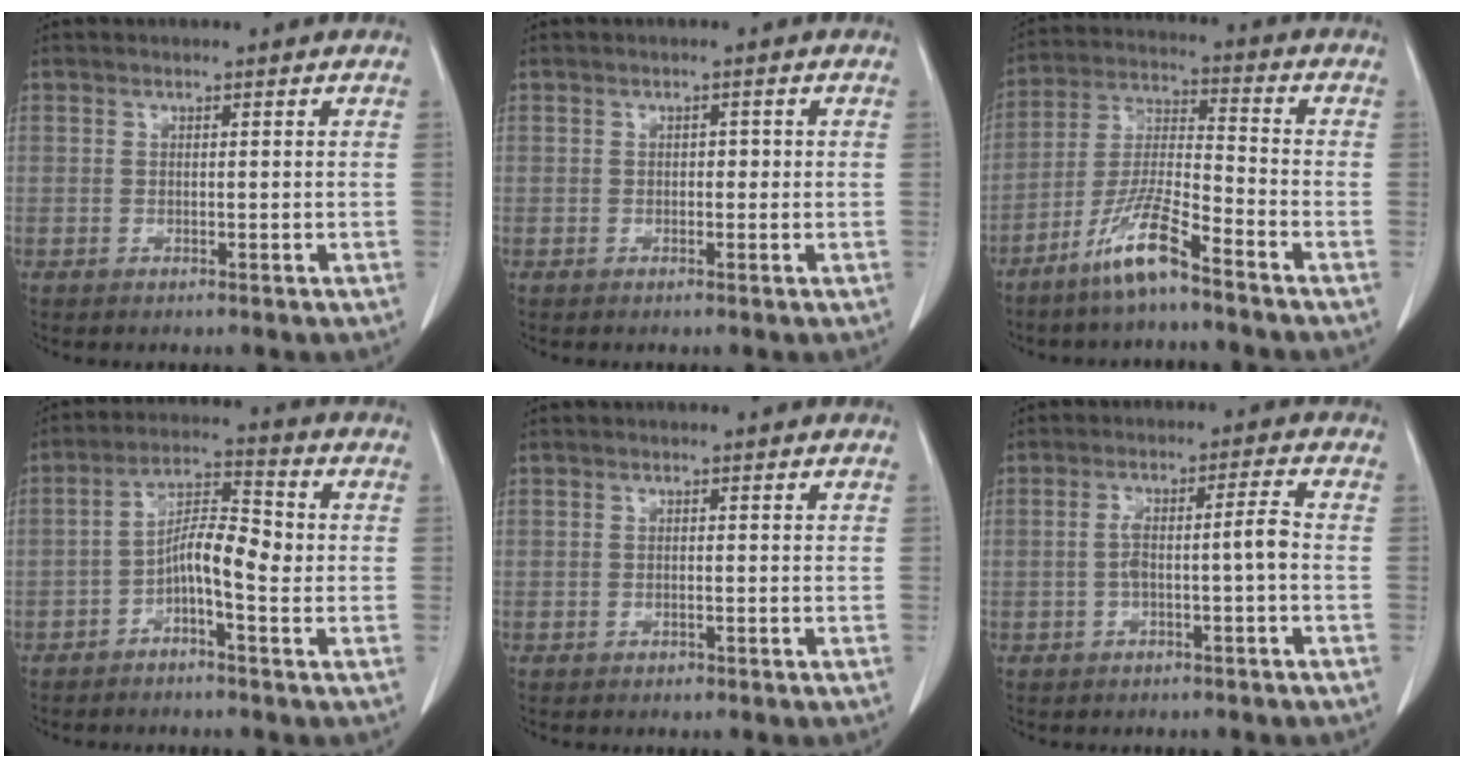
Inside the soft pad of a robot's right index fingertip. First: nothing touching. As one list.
[{"total": 1.0, "force": [-0.1, 0.7, 0.7], "torque": [-0.004, 0.004, -0.002]}, {"total": 9.7, "force": [-6.8, 0.5, 6.9], "torque": [-0.146, -0.021, -0.139]}, {"total": 7.1, "force": [-1.6, 1.5, 6.7], "torque": [-0.121, 0.022, -0.035]}, {"total": 0.5, "force": [-0.3, 0.4, 0.1], "torque": [-0.003, 0.002, -0.006]}, {"total": 4.8, "force": [-1.1, 0.1, 4.7], "torque": [-0.088, 0.023, -0.013]}]